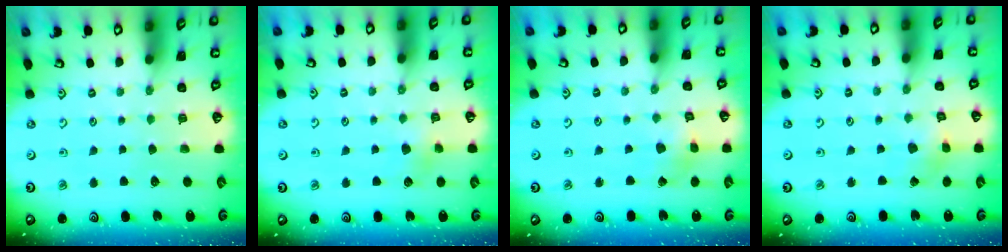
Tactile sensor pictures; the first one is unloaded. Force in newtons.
{"total": 3.9, "press": 3.9, "slide": 0.3}
{"total": 2.7, "press": 2.7, "slide": 0.2}
{"total": 2.7, "press": 2.7, "slide": 0.2}